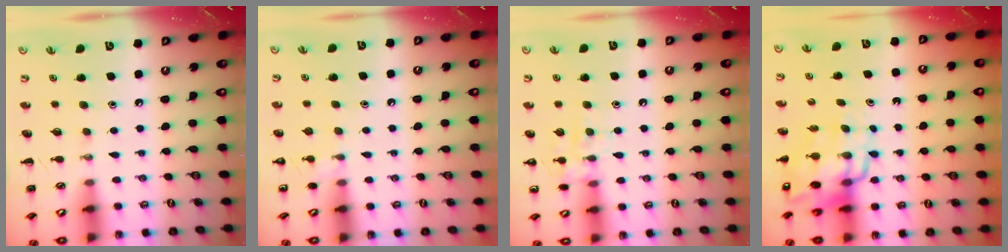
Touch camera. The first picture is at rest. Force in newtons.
{"total": 3.4, "press": 3.2, "slide": 1.0}
{"total": 7.6, "press": 7.5, "slide": 1.0}
{"total": 13.5, "press": 12.9, "slide": 4.0}